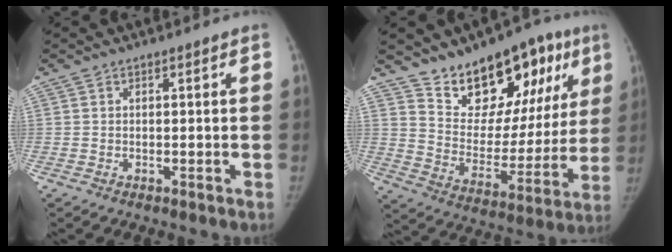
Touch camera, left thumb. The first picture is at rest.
{"total": 21.6, "force": [13.6, 11.5, 12.3], "torque": [-0.118, -0.059, 0.214]}